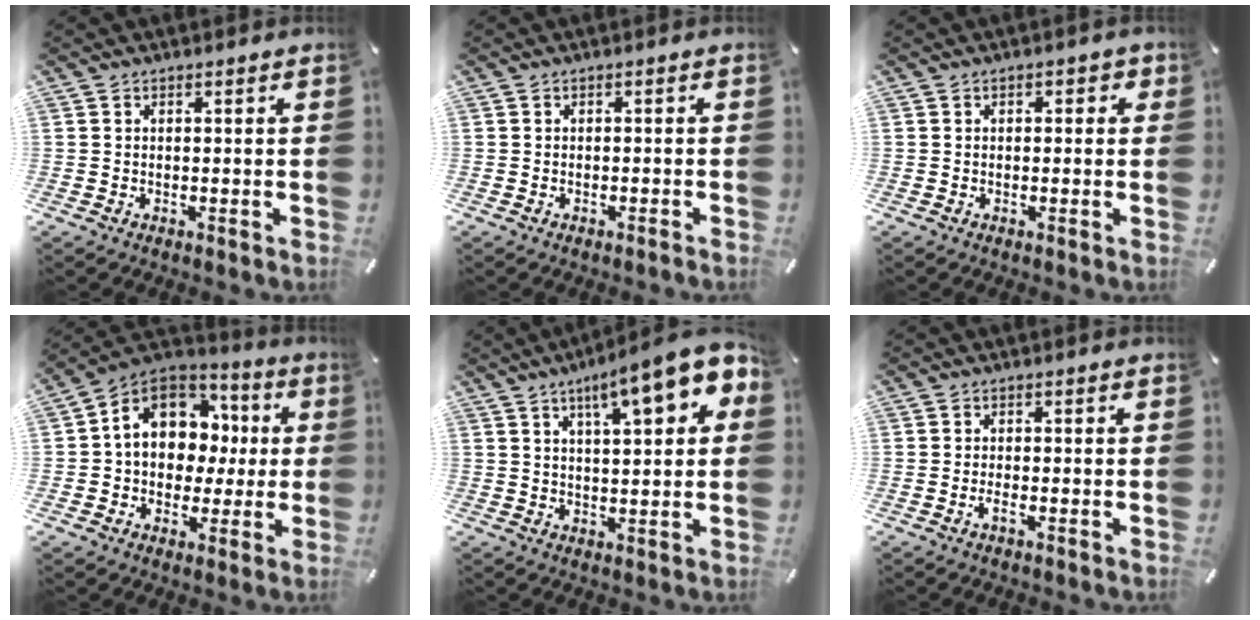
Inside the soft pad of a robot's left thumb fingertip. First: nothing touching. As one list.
[{"total": 0.9, "force": [-0.8, 0.1, 0.4], "torque": [-0.010, 0.000, -0.015]}, {"total": 1.3, "force": [-0.3, 0.9, 0.9], "torque": [-0.009, 0.005, -0.011]}, {"total": 13.2, "force": [2.3, 11.1, 6.7], "torque": [-0.136, -0.003, 0.048]}, {"total": 12.9, "force": [7.0, 3.1, 10.4], "torque": [-0.159, -0.030, 0.112]}, {"total": 1.8, "force": [-0.8, 0.6, 1.5], "torque": [-0.025, 0.002, -0.016]}]